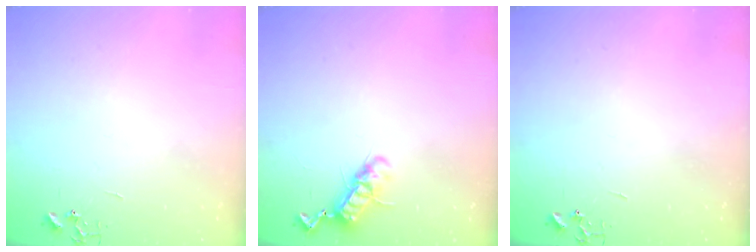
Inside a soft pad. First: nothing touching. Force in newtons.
{"total": 11.1, "press": 11.1, "slide": 0.7}
{"total": 0.0}